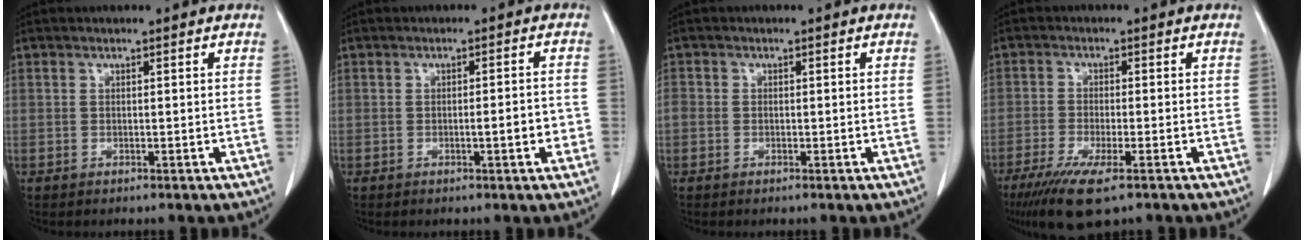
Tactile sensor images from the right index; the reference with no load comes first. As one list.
[{"total": 3.1, "force": [-0.9, 0.4, 3.0], "torque": [-0.043, 0.002, -0.013]}, {"total": 1.7, "force": [-0.3, 1.5, 0.6], "torque": [-0.011, 0.010, -0.007]}, {"total": 8.6, "force": [-5.5, 1.3, 6.4], "torque": [-0.116, -0.023, -0.091]}]